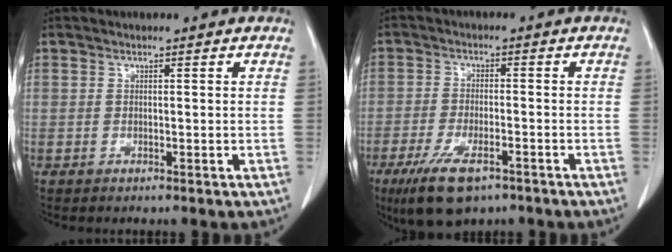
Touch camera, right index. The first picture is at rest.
{"total": 9.0, "force": [-5.8, 3.0, 6.2], "torque": [-0.120, -0.016, -0.096]}